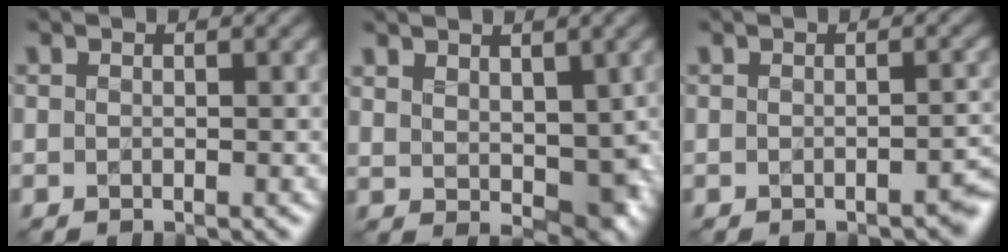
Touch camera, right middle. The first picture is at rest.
{"total": 4.9, "force": [1.2, 2.9, 3.8], "torque": [-0.071, -0.009, 0.033]}
{"total": 2.0, "force": [-1.3, 1.0, 1.1], "torque": [-0.003, -0.003, -0.015]}